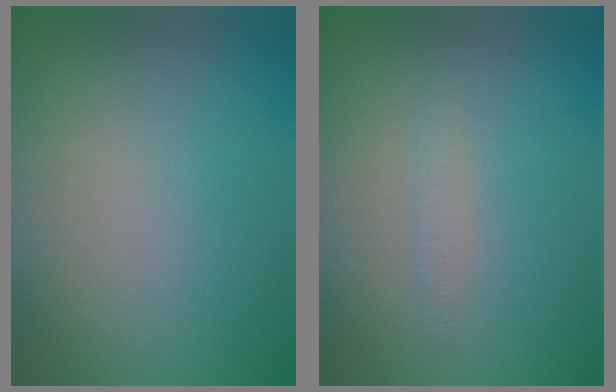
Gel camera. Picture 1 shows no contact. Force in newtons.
{"total": 1.0, "press": 1.0, "slide": 0.0}